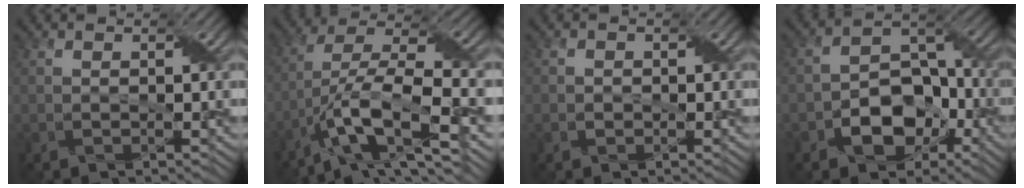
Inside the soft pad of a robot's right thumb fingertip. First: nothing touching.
{"total": 12.7, "force": [-6.0, 4.4, 10.3], "torque": [-0.210, -0.012, -0.106]}
{"total": 0.9, "force": [-0.5, 0.7, -0.2], "torque": [0.004, -0.007, 0.000]}
{"total": 8.1, "force": [-3.9, 5.6, 4.4], "torque": [-0.068, -0.007, -0.068]}